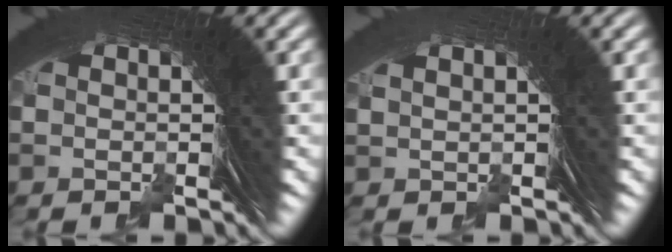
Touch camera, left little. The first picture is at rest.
{"total": 0.7, "force": [0.2, -0.4, -0.6], "torque": [0.015, 0.001, 0.011]}